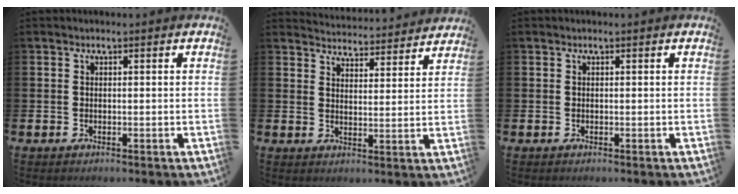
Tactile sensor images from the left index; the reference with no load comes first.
{"total": 4.5, "force": [4.5, 0.4, -0.2], "torque": [-0.011, -0.039, 0.079]}
{"total": 0.0}